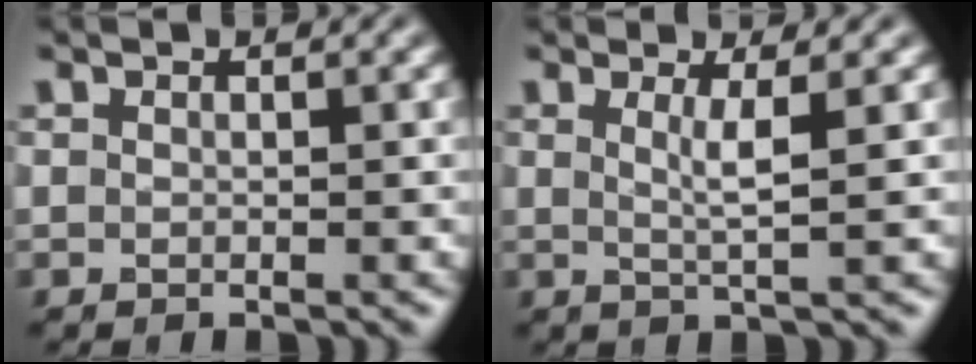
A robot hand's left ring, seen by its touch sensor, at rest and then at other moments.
{"total": 2.4, "force": [0.6, 0.4, 2.3], "torque": [-0.039, -0.005, 0.007]}